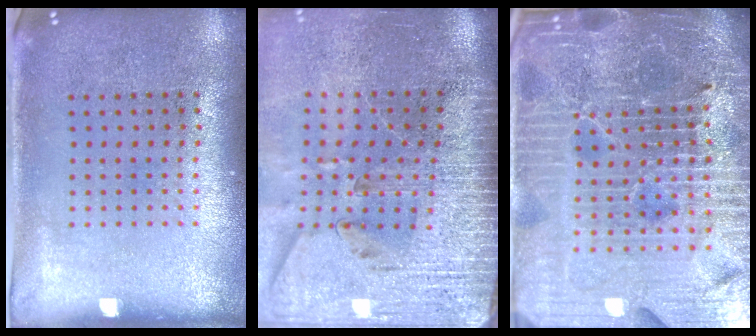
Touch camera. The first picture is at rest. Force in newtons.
{"total": 3.7, "press": 3.2, "slide": 1.9}
{"total": 6.9, "press": 6.0, "slide": 3.3}